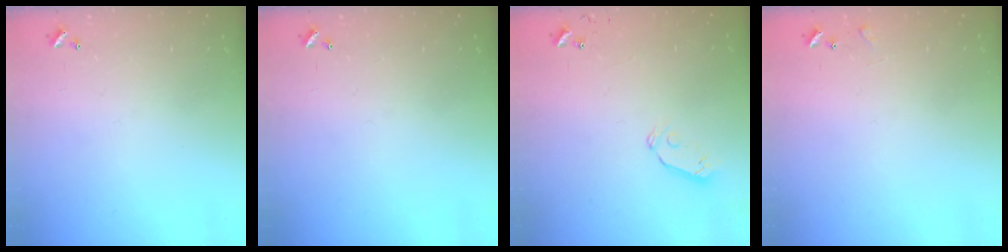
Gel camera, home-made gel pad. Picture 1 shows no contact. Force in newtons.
{"total": 0.0}
{"total": 5.4, "press": 5.3, "slide": 0.9}
{"total": 5.9, "press": 5.9, "slide": 0.9}